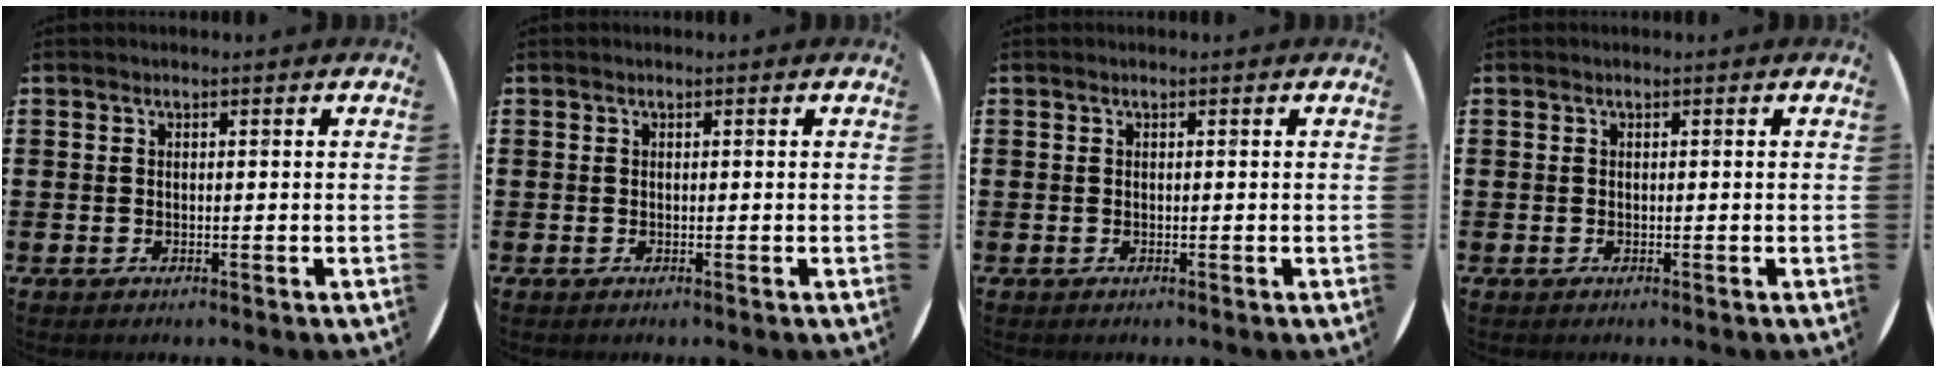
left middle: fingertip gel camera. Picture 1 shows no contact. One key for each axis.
{"total": 0.0}
{"total": 0.0}
{"total": 0.0}